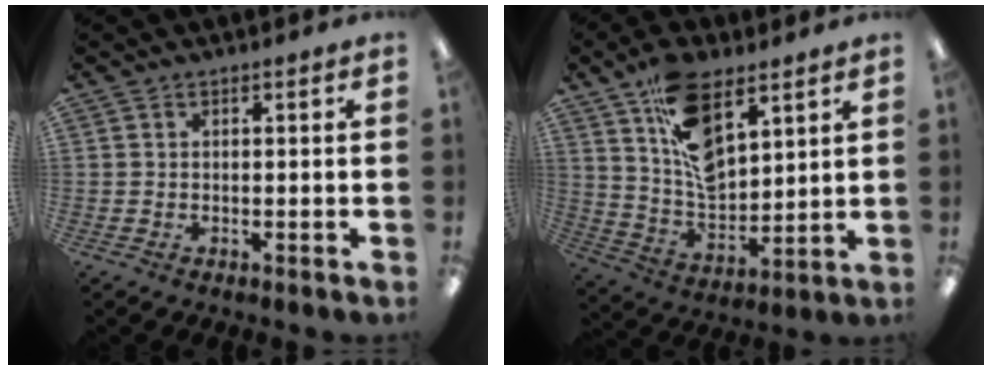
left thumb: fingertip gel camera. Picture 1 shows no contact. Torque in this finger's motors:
{"motor_torque": [2.09, 1.97, 1.60, -1.17, 0.39]}